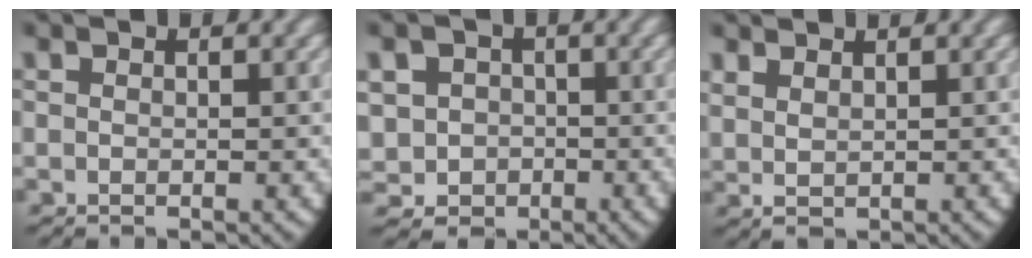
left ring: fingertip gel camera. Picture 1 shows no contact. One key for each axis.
{"total": 9.4, "fx": -1.4, "fy": 8.9, "fz": 3.0, "tx": -0.076, "ty": -0.035, "tz": -0.021}
{"total": 1.6, "fx": 1.3, "fy": 0.7, "fz": 0.7, "tx": -0.017, "ty": -0.007, "tz": 0.037}